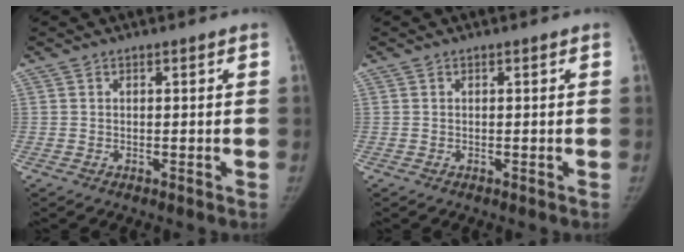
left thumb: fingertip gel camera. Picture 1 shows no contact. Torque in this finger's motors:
{"motor_torque": [1.01, -0.88, 0.14, -0.22, 0.04]}